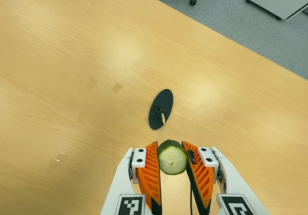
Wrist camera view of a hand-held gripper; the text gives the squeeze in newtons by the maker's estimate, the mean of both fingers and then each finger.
{"total": 9.1, "left": 8.5, "right": 9.7}